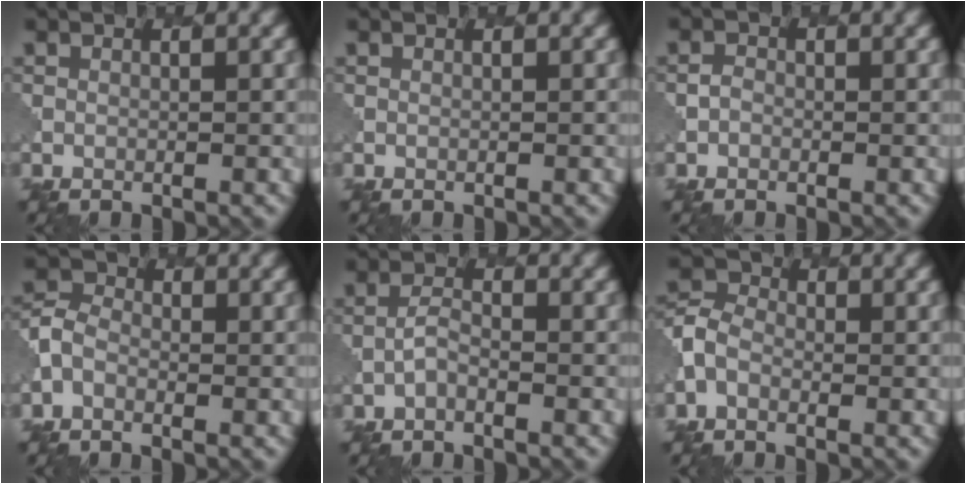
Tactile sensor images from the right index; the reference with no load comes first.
{"total": 0.0}
{"total": 0.8, "force": [-0.3, 0.7, 0.0], "torque": [-0.001, 0.002, -0.007]}
{"total": 2.4, "force": [-0.8, 1.9, 1.3], "torque": [-0.035, 0.004, -0.023]}
{"total": 0.9, "force": [-0.5, 0.3, 0.6], "torque": [-0.016, 0.004, -0.014]}
{"total": 2.8, "force": [-0.9, 2.1, 1.6], "torque": [-0.039, 0.006, -0.029]}